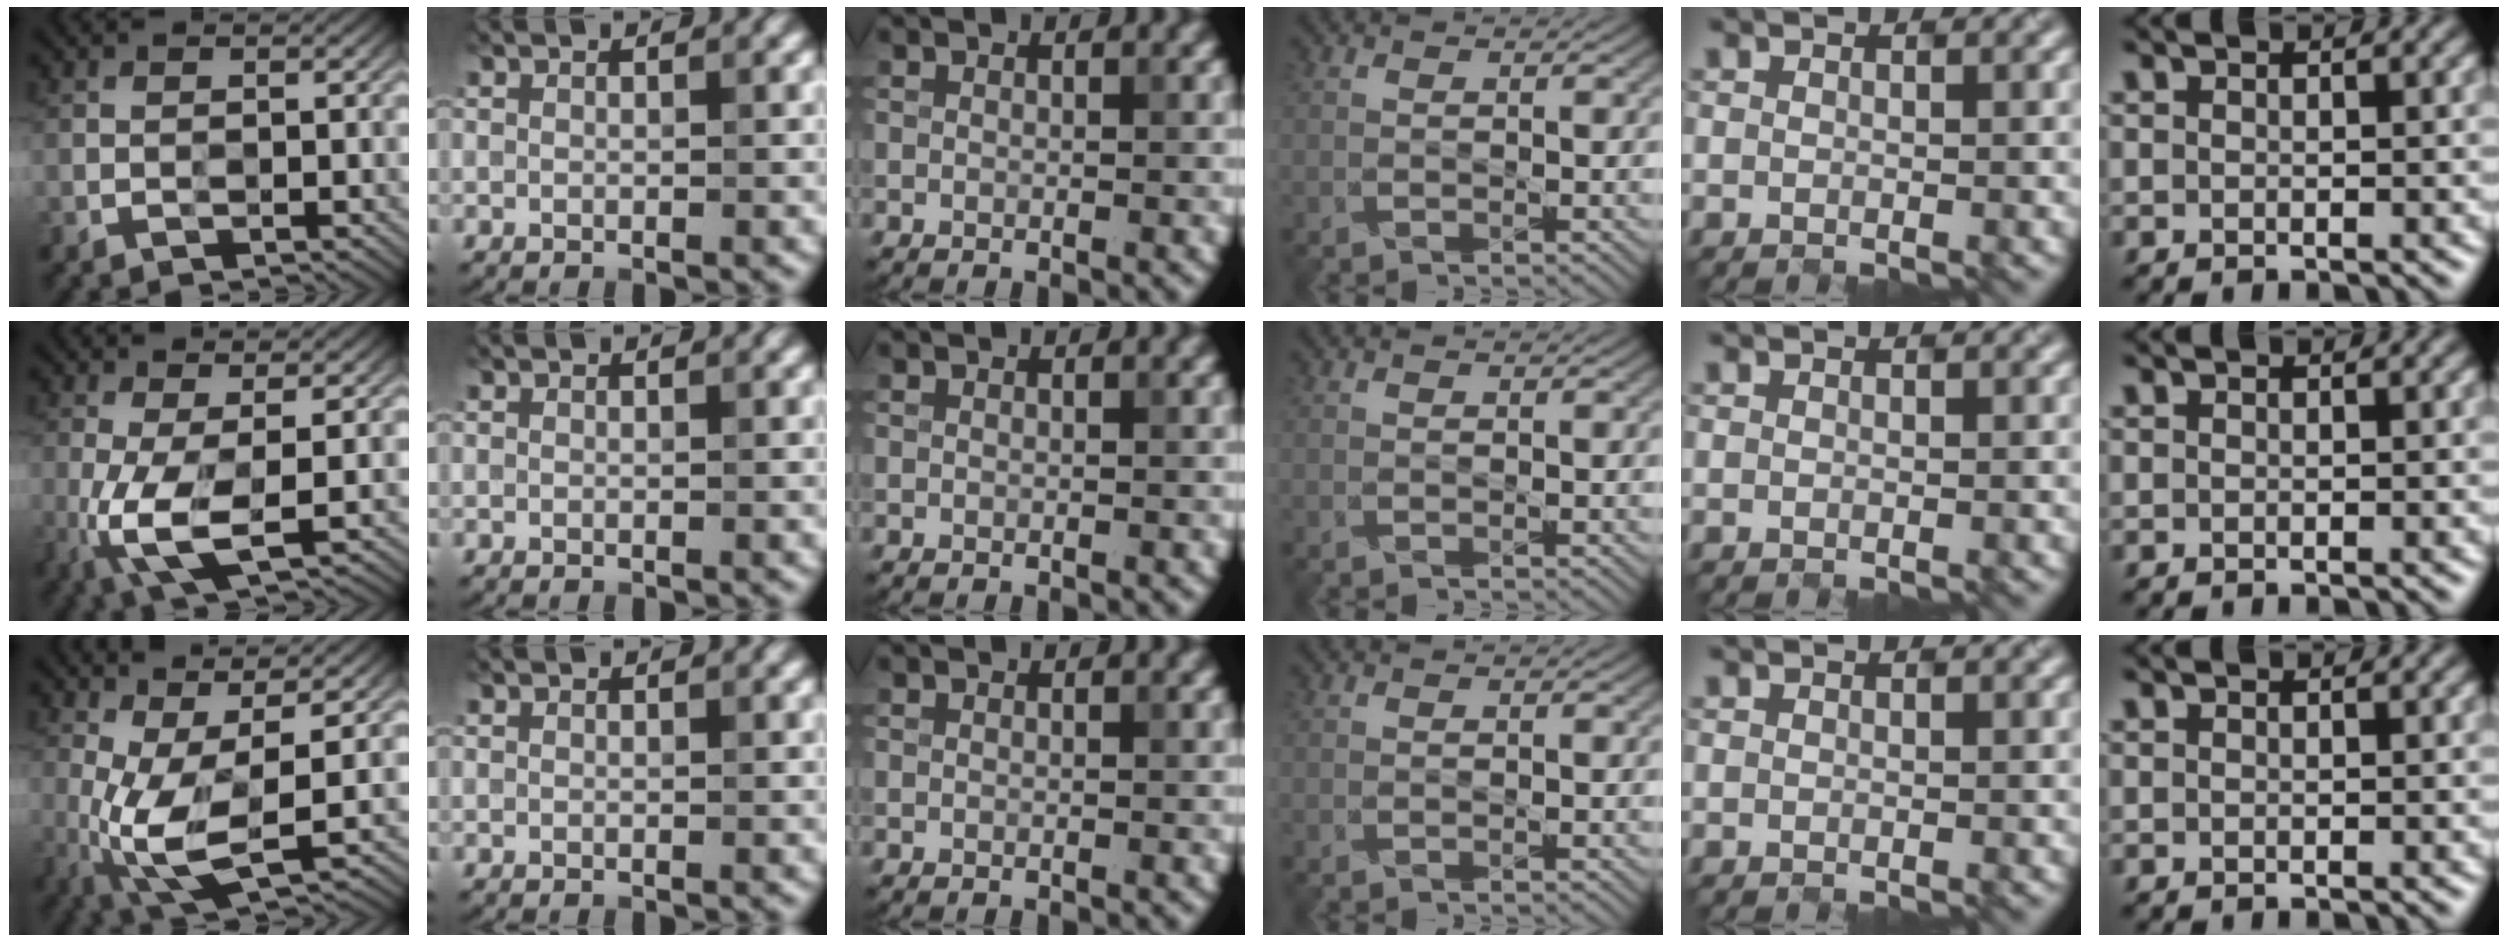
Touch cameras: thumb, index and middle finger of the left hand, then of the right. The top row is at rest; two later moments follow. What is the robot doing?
{"motion": "open", "object": "sandwich press"}